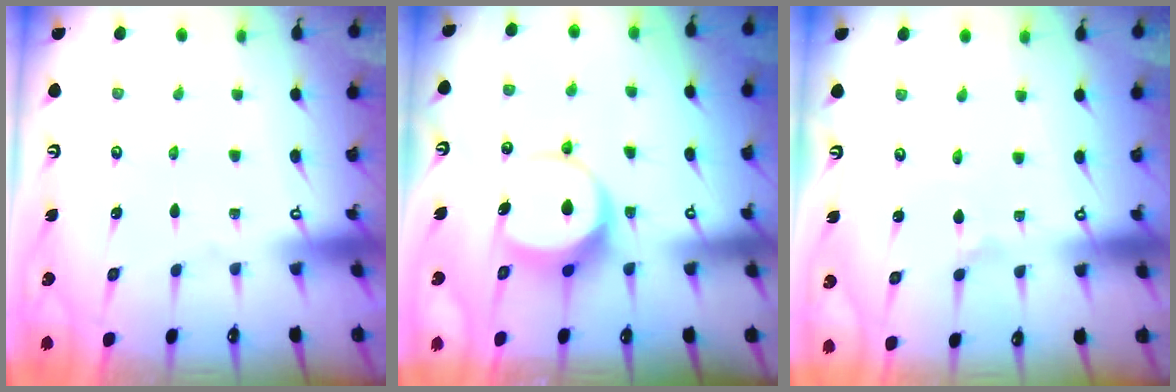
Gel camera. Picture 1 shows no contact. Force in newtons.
{"total": 9.2, "press": 9.1, "slide": 1.5}
{"total": 0.8, "press": 0.8, "slide": 0.2}